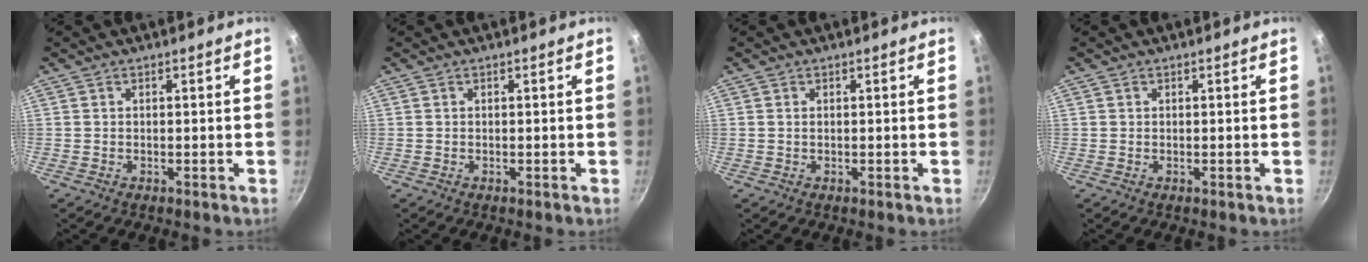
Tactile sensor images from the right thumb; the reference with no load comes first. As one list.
[{"total": 0.0}, {"total": 0.5, "force": [0.2, 0.3, 0.4], "torque": [-0.008, 0.001, 0.003]}, {"total": 0.0}]